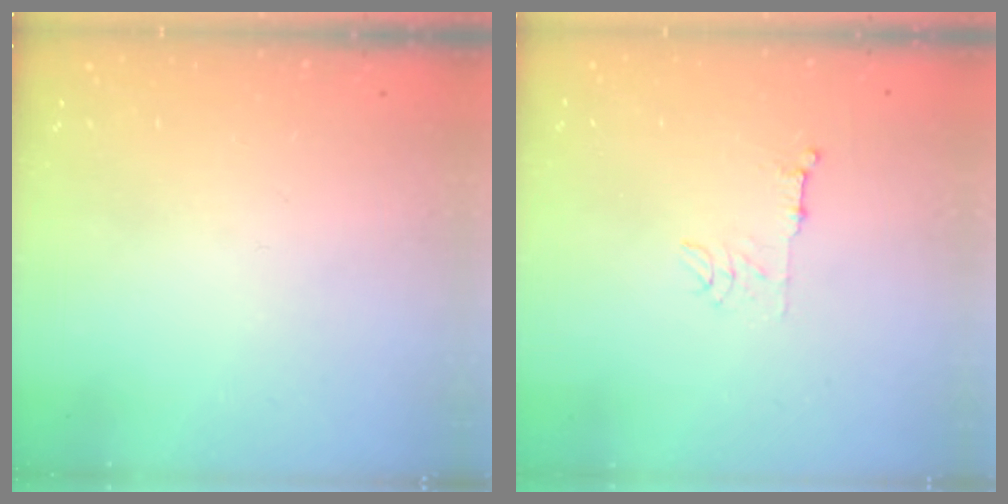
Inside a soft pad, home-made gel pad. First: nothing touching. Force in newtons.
{"total": 5.8, "press": 5.8, "slide": 0.5}